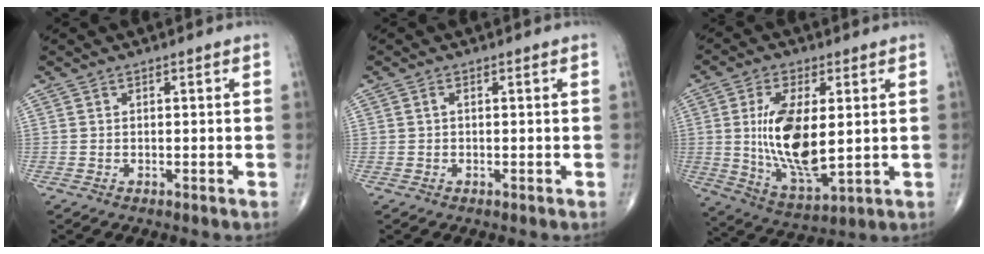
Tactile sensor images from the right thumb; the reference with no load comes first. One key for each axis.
{"total": 0.5, "fx": 0.1, "fy": 0.3, "fz": 0.4, "tx": -0.009, "ty": 0.000, "tz": 0.000}
{"total": 15.5, "fx": 1.3, "fy": 6.9, "fz": 13.8, "tx": -0.255, "ty": -0.021, "tz": 0.035}